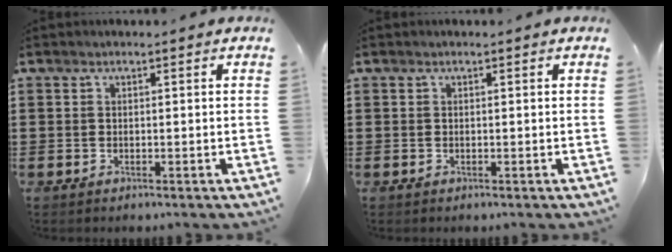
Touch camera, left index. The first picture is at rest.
{"total": 0.0}